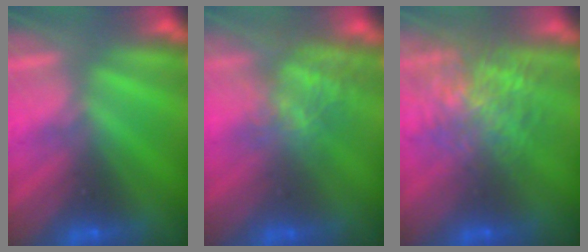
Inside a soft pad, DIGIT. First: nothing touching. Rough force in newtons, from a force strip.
{"total": 4.8}
{"total": 7.2}